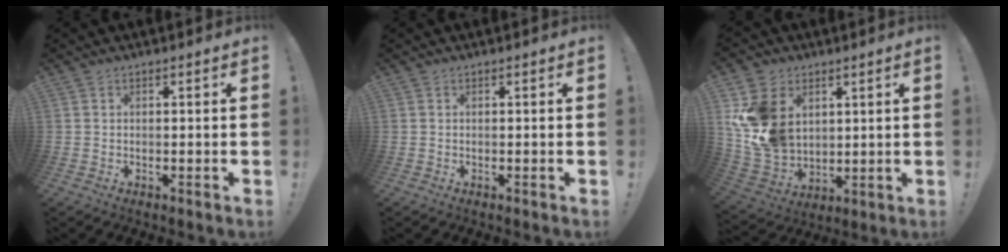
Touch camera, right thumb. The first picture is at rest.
{"total": 0.0}
{"total": 15.1, "force": [4.9, 12.0, 7.8], "torque": [-0.154, -0.031, 0.100]}